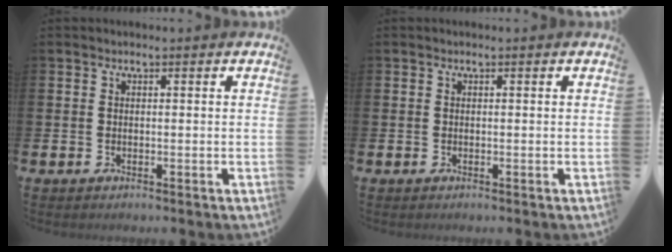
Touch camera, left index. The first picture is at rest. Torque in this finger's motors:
{"motor_torque": [-0.01, -0.01, 0.00, 0.02]}